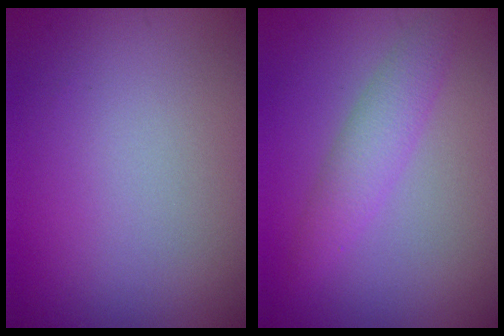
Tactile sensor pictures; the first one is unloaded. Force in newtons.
{"total": 2.7, "press": 2.7, "slide": 0.1}